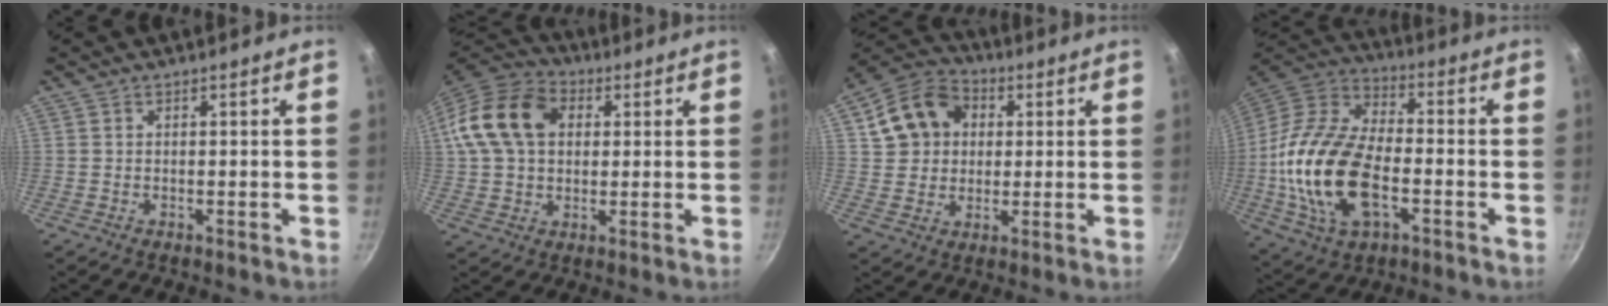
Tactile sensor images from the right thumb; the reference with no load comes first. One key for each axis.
{"total": 16.2, "fx": 3.6, "fy": 11.8, "fz": 10.5, "tx": -0.183, "ty": 0.023, "tz": 0.050}
{"total": 13.0, "fx": 3.2, "fy": 10.7, "fz": 6.6, "tx": -0.095, "ty": 0.017, "tz": 0.045}
{"total": 22.4, "fx": -4.5, "fy": 12.4, "fz": 18.2, "tx": -0.350, "ty": 0.028, "tz": -0.091}